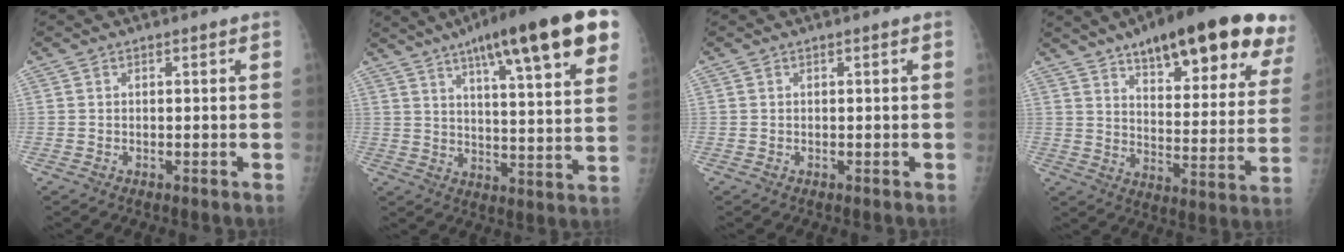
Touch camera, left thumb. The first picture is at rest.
{"total": 25.2, "force": [14.0, 4.9, 20.4], "torque": [-0.288, -0.024, 0.198]}
{"total": 0.0}
{"total": 28.2, "force": [17.8, 8.6, 20.1], "torque": [-0.244, -0.049, 0.242]}